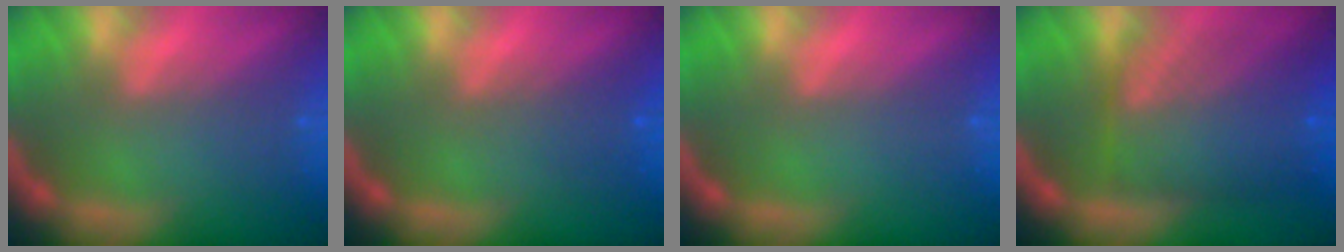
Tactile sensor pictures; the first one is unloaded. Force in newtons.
{"total": 2.0}
{"total": 0.0}
{"total": 9.0}